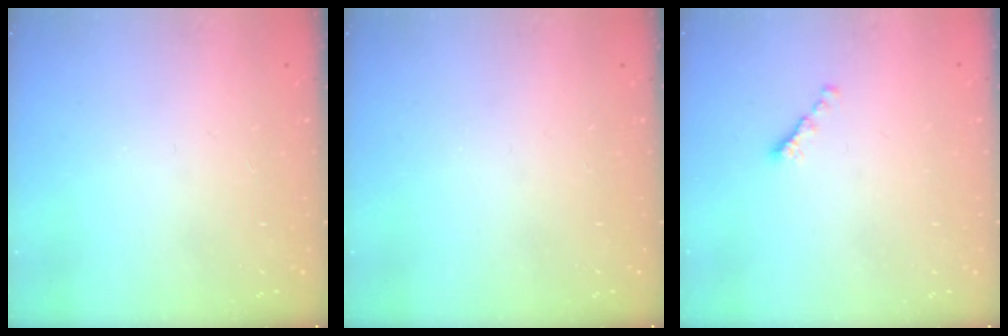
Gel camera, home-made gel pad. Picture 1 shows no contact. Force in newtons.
{"total": 0.0}
{"total": 0.0}